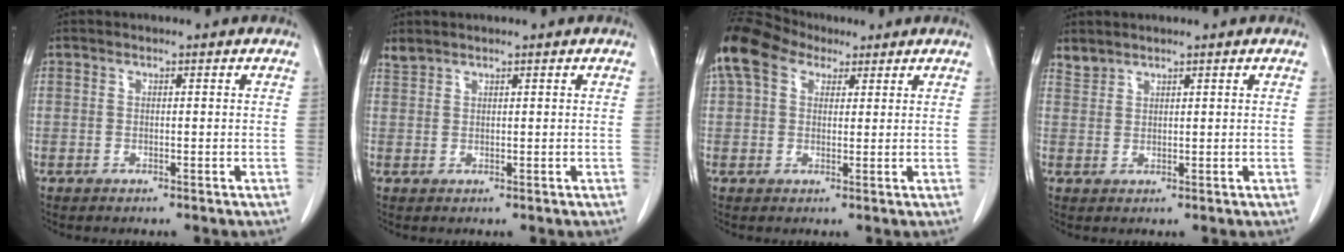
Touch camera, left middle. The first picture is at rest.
{"total": 1.1, "force": [1.1, 0.1, 0.0], "torque": [-0.007, 0.006, 0.028]}
{"total": 10.6, "force": [6.1, 6.7, 5.6], "torque": [-0.132, 0.059, 0.116]}
{"total": 1.6, "force": [1.6, 0.3, -0.1], "torque": [0.002, 0.005, 0.035]}